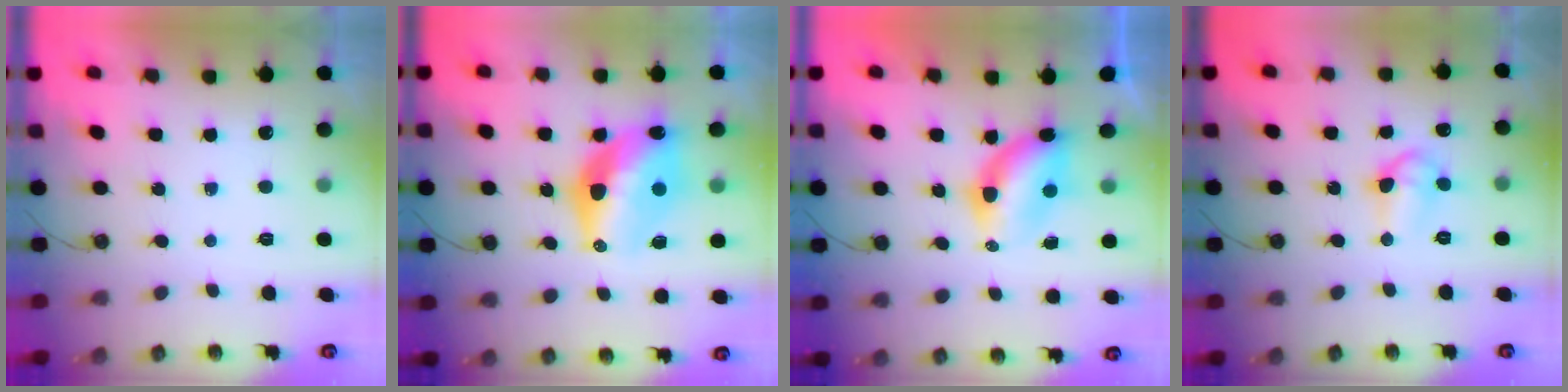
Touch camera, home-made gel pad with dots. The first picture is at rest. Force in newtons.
{"total": 15.3, "press": 15.0, "slide": 2.8}
{"total": 8.0, "press": 7.0, "slide": 3.9}
{"total": 7.3, "press": 7.2, "slide": 0.8}